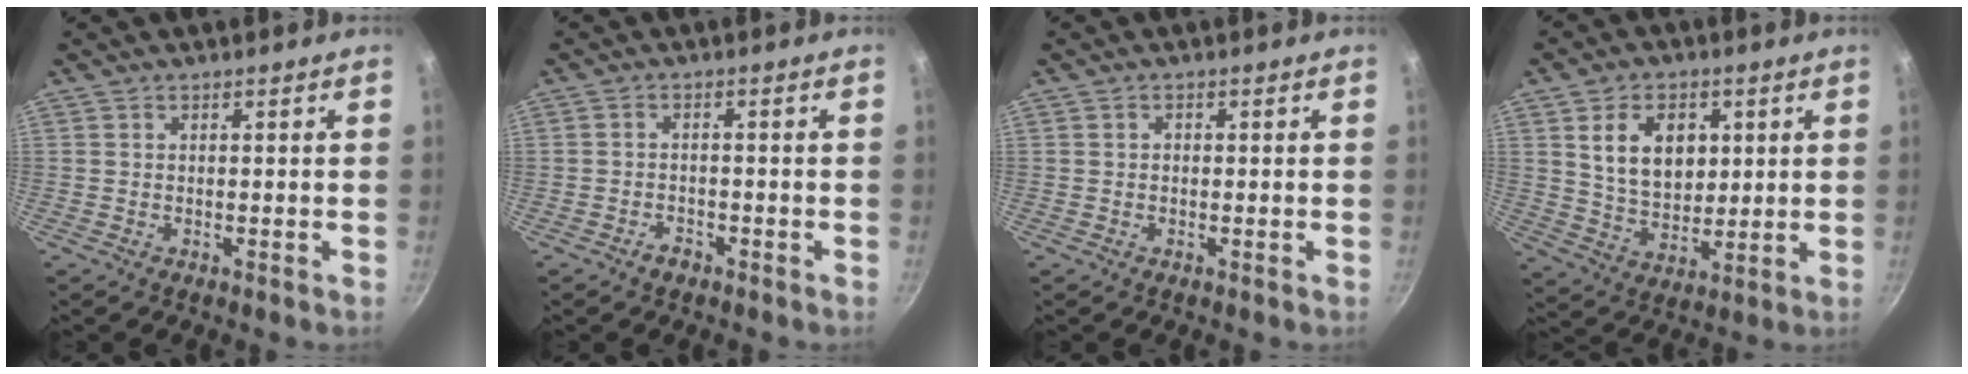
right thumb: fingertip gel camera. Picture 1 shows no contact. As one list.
[{"total": 2.2, "force": [-1.6, 1.2, 0.9], "torque": [-0.010, 0.020, -0.026]}, {"total": 0.6, "force": [0.0, 0.5, 0.3], "torque": [-0.003, 0.003, 0.000]}, {"total": 11.5, "force": [3.3, 8.0, 7.6], "torque": [-0.102, -0.017, 0.064]}]